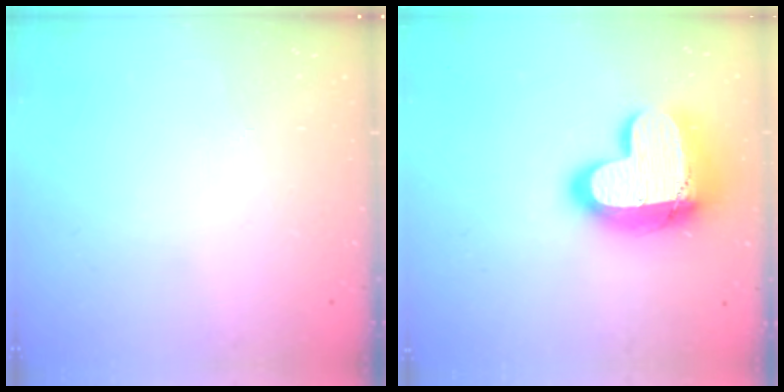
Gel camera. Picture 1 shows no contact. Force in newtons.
{"total": 23.1, "press": 23.0, "slide": 1.7}